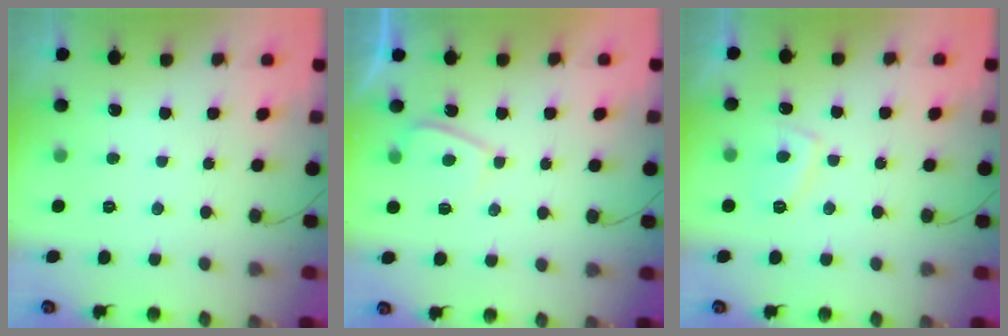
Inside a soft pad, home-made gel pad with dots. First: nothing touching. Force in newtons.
{"total": 2.8, "press": 2.7, "slide": 0.7}
{"total": 5.1, "press": 5.0, "slide": 0.9}